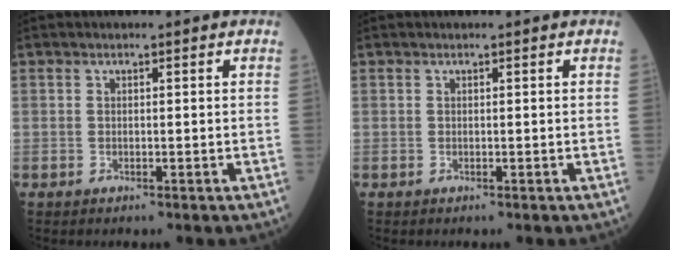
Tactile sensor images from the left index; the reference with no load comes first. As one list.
[{"total": 0.0}]